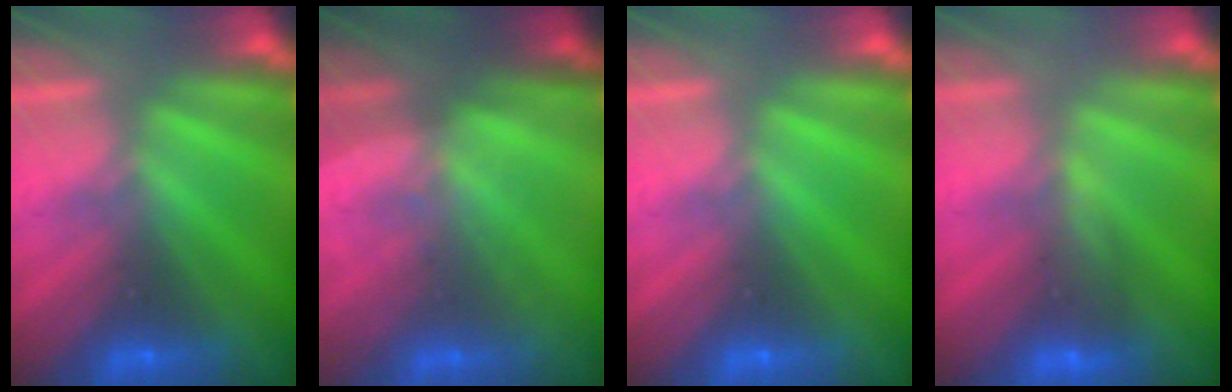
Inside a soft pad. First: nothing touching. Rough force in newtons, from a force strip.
{"total": 1.3}
{"total": 0.0}
{"total": 4.7}